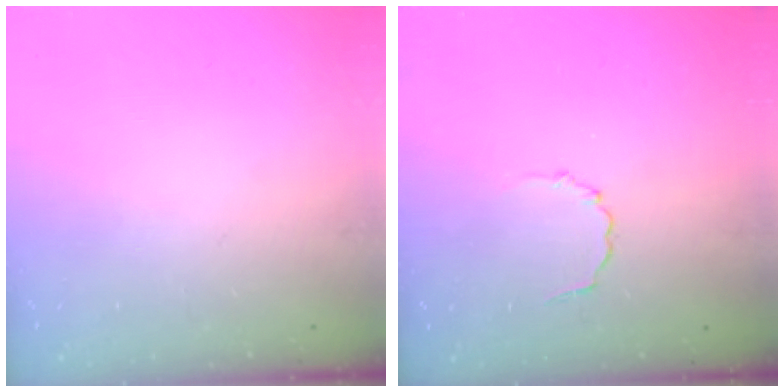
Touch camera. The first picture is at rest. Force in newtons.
{"total": 2.1, "press": 1.9, "slide": 0.9}